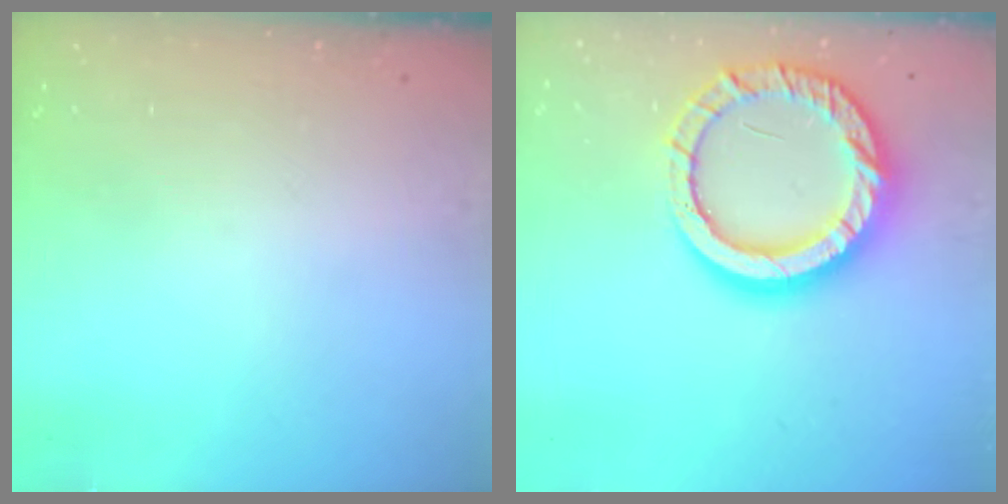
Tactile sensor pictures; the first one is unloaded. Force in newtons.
{"total": 16.4, "press": 16.3, "slide": 1.6}